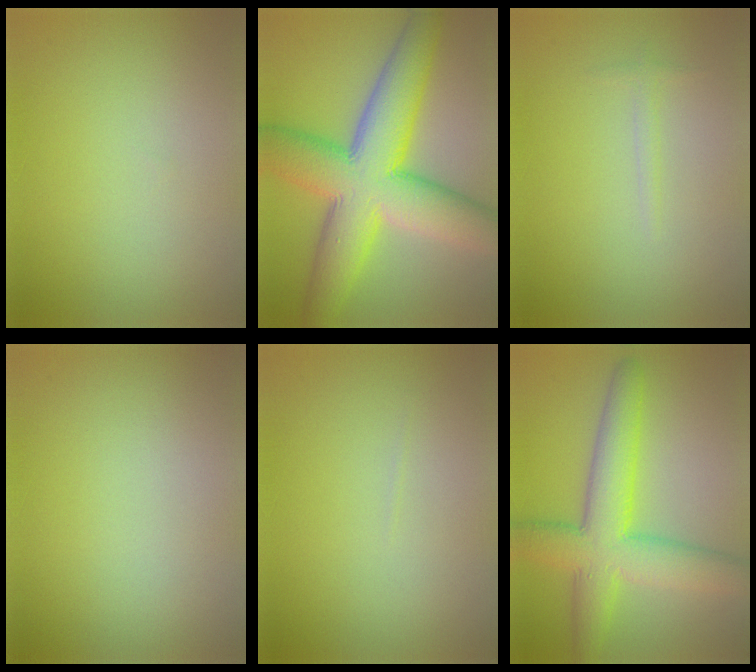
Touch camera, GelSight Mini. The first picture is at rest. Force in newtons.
{"total": 12.2, "press": 12.2, "slide": 0.2}
{"total": 0.7, "press": 0.7, "slide": 0.0}
{"total": 0.0}
{"total": 0.0}
{"total": 7.6, "press": 7.6, "slide": 0.3}